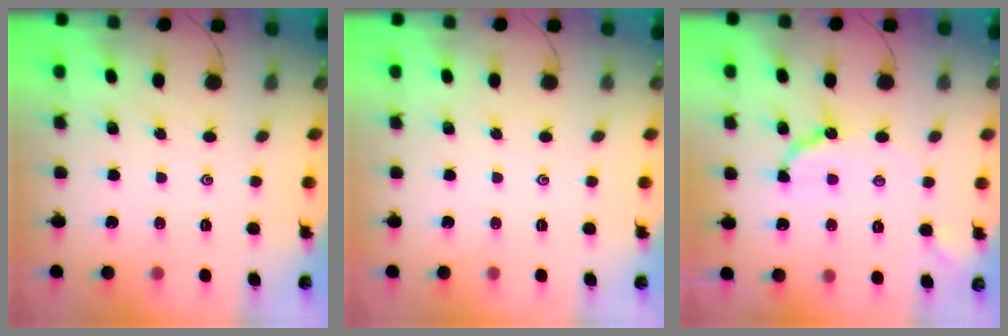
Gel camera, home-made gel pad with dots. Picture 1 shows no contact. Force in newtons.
{"total": 0.0}
{"total": 8.7, "press": 8.6, "slide": 1.0}